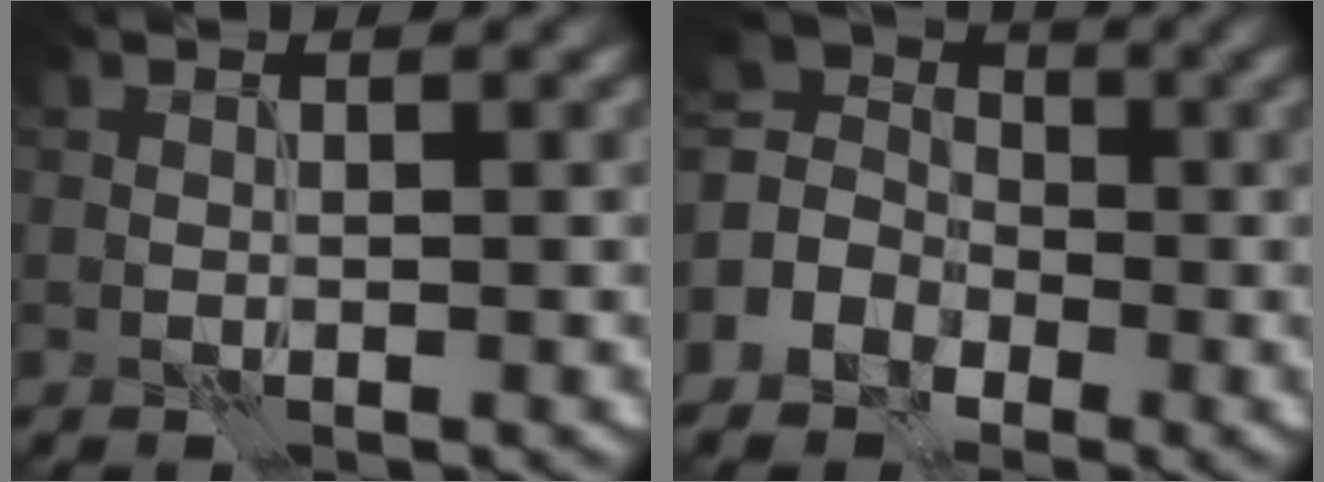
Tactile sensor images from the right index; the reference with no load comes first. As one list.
[{"total": 5.0, "force": [-2.2, 4.2, 1.4], "torque": [-0.034, 0.005, -0.052]}]